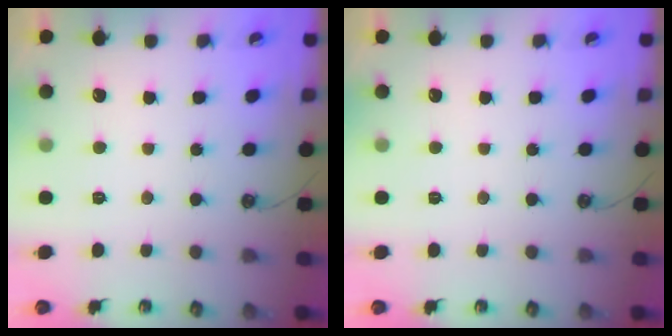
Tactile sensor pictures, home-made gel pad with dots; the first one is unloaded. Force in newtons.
{"total": 0.0}